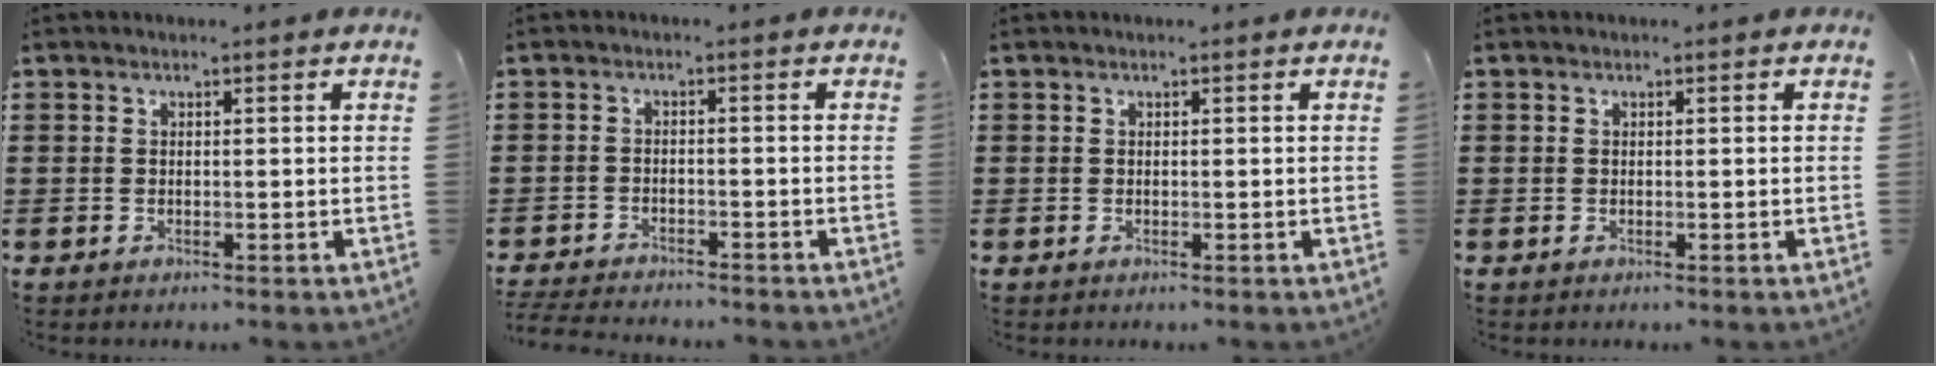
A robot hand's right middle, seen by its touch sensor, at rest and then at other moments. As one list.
[{"total": 3.2, "force": [-3.2, 0.2, 0.3], "torque": [-0.014, -0.002, -0.070]}, {"total": 0.0}, {"total": 0.0}]